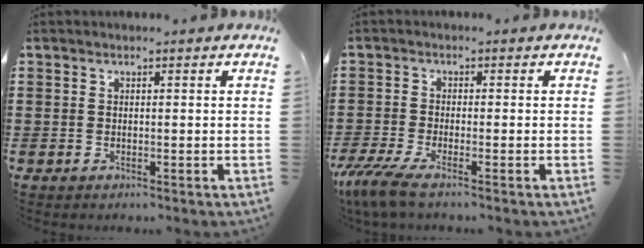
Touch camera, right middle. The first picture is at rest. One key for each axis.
{"total": 4.1, "fx": -3.2, "fy": 0.3, "fz": 2.5, "tx": -0.072, "ty": -0.020, "tz": -0.070}